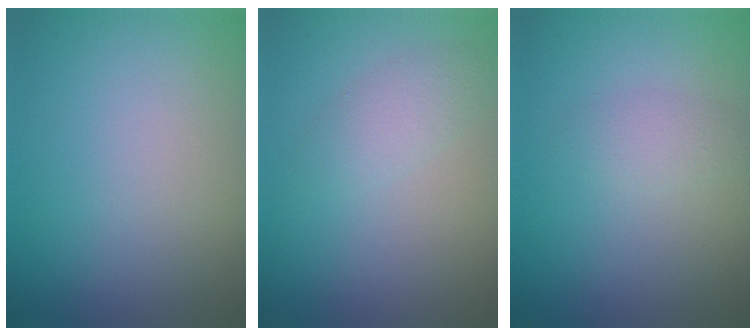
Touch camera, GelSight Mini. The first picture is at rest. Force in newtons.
{"total": 1.8, "press": 1.8, "slide": 0.1}
{"total": 1.4, "press": 1.4, "slide": 0.1}